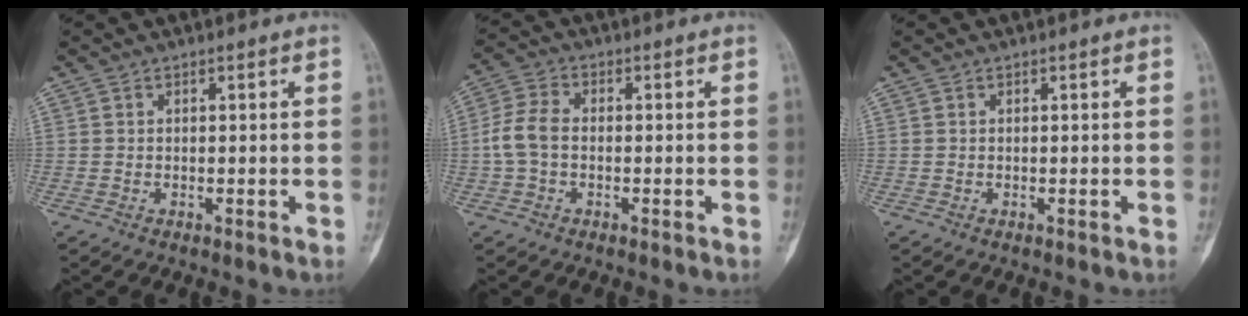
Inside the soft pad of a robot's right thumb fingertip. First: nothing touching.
{"total": 5.8, "force": [-0.7, 3.8, 4.3], "torque": [-0.095, 0.015, -0.022]}
{"total": 0.0}